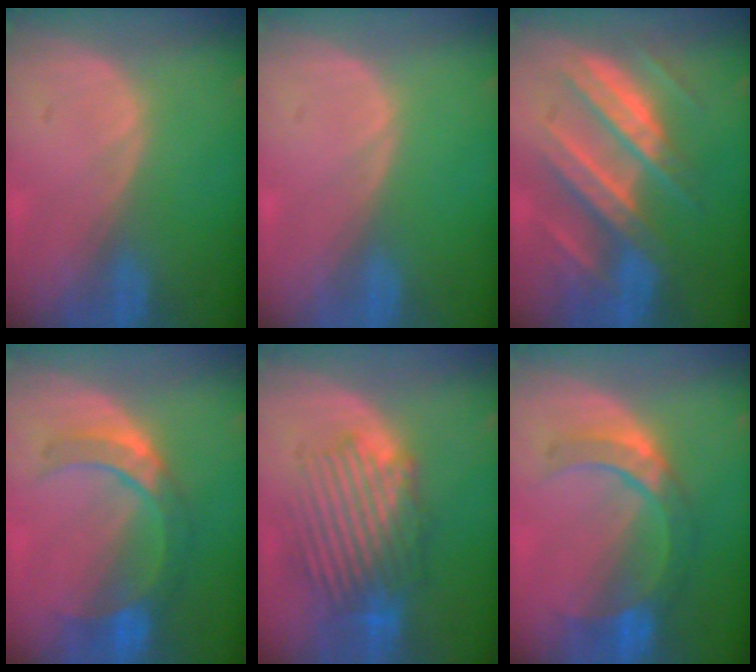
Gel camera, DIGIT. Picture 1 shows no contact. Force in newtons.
{"total": 0.0}
{"total": 10.2, "press": 10.2, "slide": 1.0}
{"total": 7.0, "press": 6.9, "slide": 1.1}
{"total": 9.1, "press": 8.6, "slide": 2.8}
{"total": 7.2, "press": 7.1, "slide": 1.1}